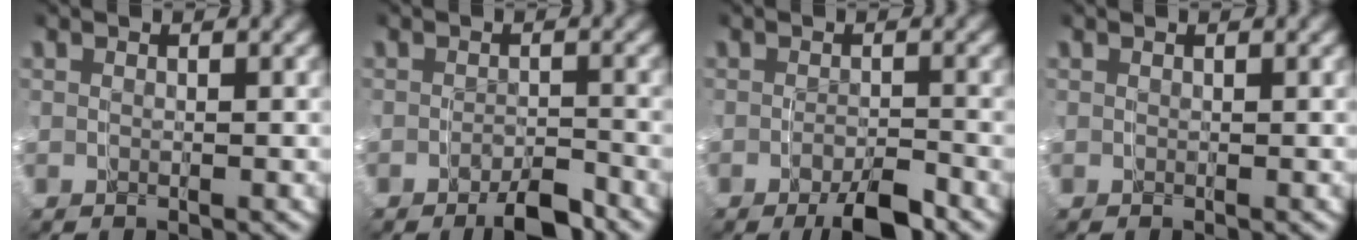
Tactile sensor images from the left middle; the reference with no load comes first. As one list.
[{"total": 2.2, "force": [-2.0, 0.2, 0.8], "torque": [-0.006, 0.002, -0.039]}, {"total": 2.8, "force": [-2.0, 0.4, 1.9], "torque": [-0.025, -0.005, -0.036]}, {"total": 0.0}]